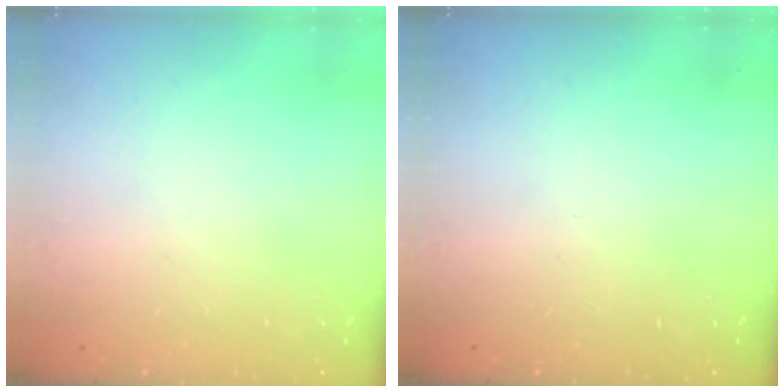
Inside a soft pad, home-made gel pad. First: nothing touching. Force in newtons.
{"total": 0.0}